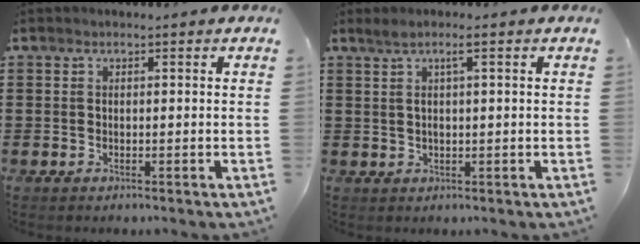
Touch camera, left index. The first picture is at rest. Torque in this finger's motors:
{"motor_torque": [0.51, -0.27, 0.11, 0.06]}